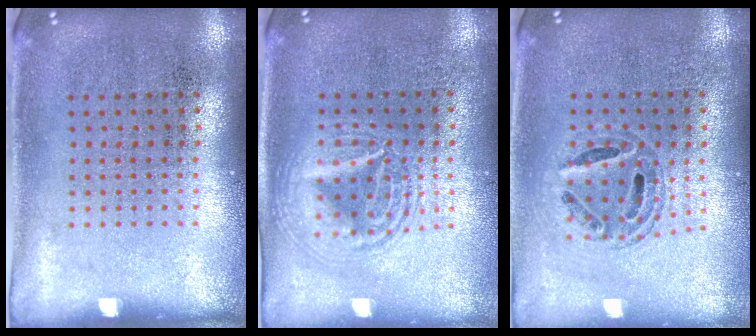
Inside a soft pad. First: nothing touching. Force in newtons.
{"total": 2.6, "press": 2.6, "slide": 0.3}
{"total": 0.6, "press": 0.6, "slide": 0.2}